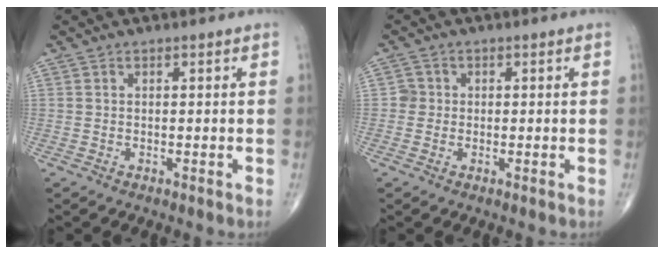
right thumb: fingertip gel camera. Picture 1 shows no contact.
{"total": 1.8, "force": [-0.1, 1.8, 0.3], "torque": [0.007, 0.006, -0.006]}